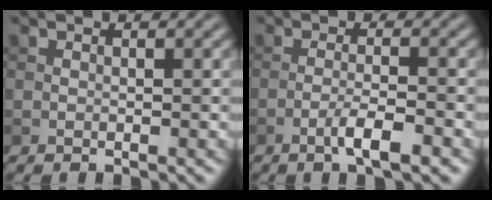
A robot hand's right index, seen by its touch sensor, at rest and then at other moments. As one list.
[{"total": 3.2, "force": [-1.8, 0.5, 2.7], "torque": [-0.047, 0.006, -0.036]}]